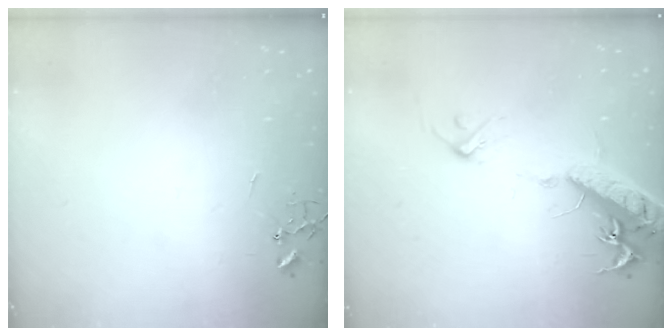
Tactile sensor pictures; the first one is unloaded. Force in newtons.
{"total": 17.9, "press": 17.6, "slide": 3.5}